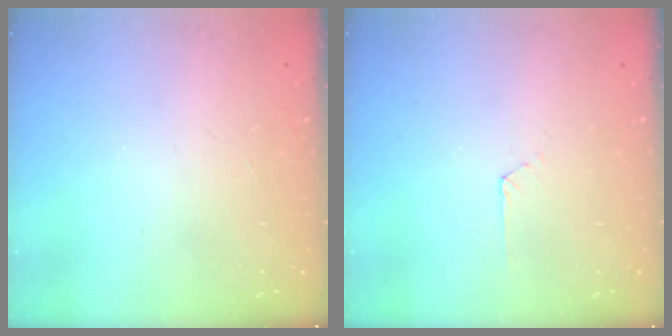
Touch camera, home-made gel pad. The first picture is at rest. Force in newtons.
{"total": 1.5, "press": 1.4, "slide": 0.2}